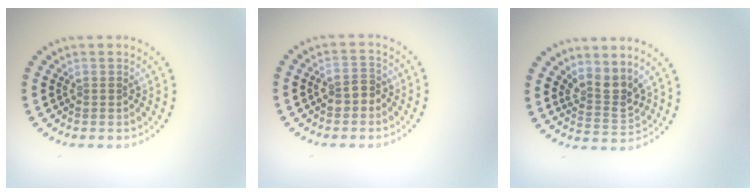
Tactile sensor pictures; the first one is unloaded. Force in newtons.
{"total": 2.1, "press": 2.0, "slide": 0.4}
{"total": 2.8, "press": 2.1, "slide": 1.8}